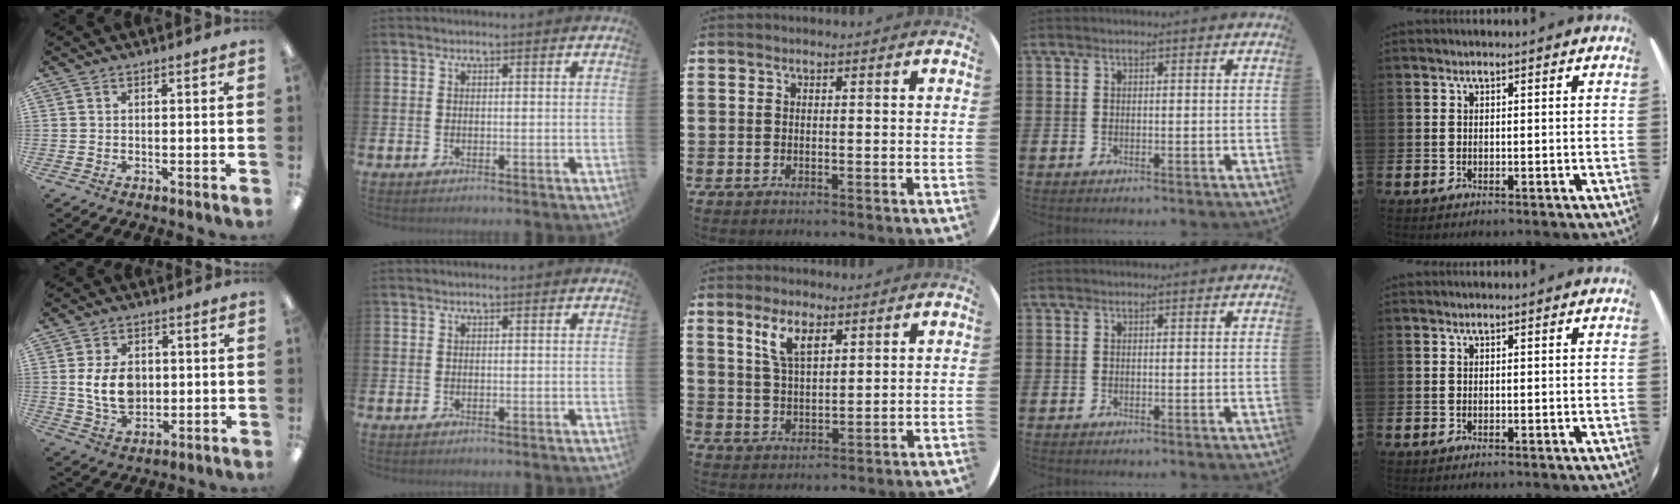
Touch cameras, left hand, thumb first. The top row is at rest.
{"thumb": {"total": 9.7, "force": [1.0, 6.9, 6.8], "torque": [-0.139, 0.002, 0.016]}, "middle": {"total": 5.3, "force": [3.3, 2.0, 3.6], "torque": [-0.072, 0.004, 0.056]}}